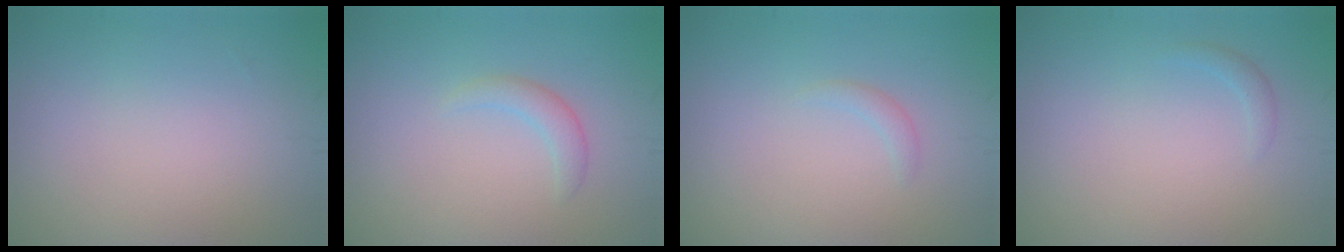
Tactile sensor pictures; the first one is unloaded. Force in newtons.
{"total": 1.5, "press": 1.5, "slide": 0.1}
{"total": 0.8, "press": 0.8, "slide": 0.1}
{"total": 0.7, "press": 0.7, "slide": 0.1}